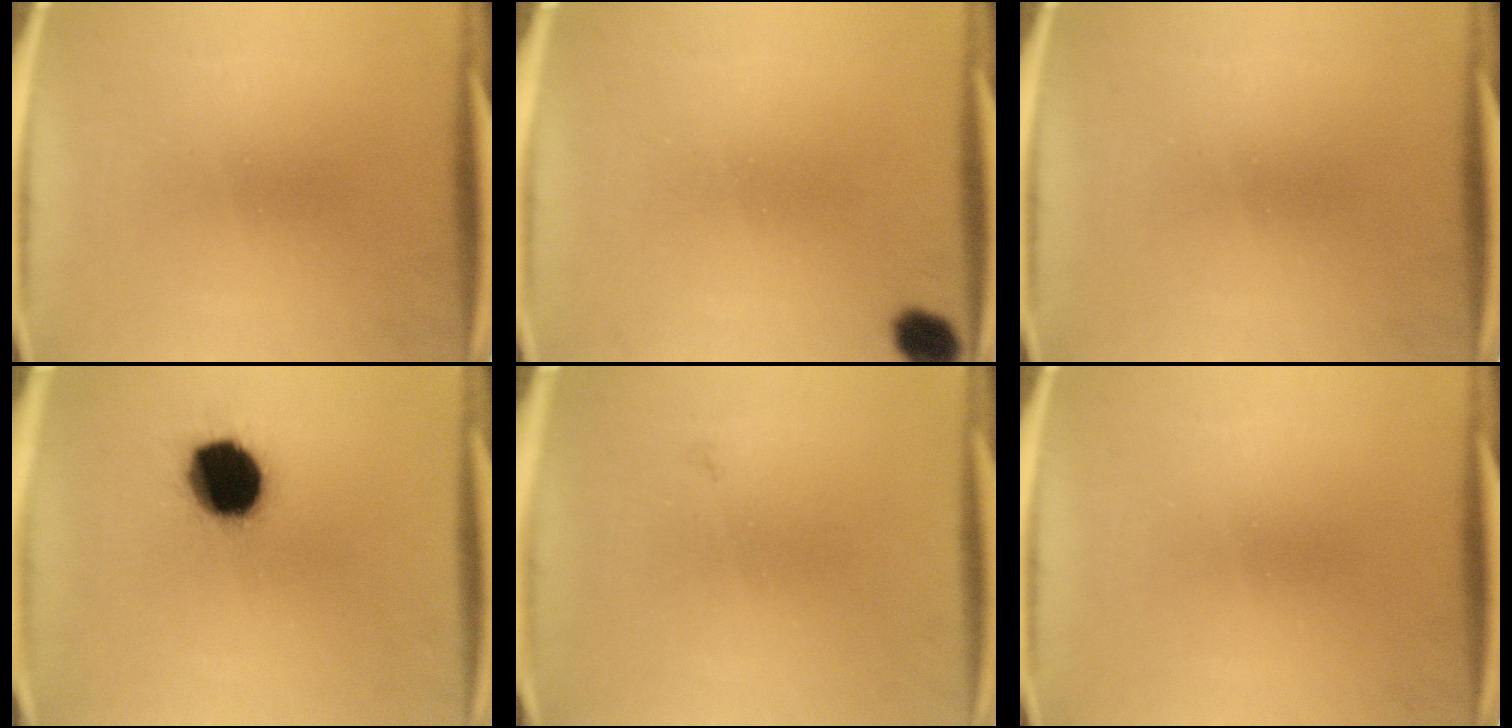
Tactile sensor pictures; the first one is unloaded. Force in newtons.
{"total": 4.4}
{"total": 0.0}
{"total": 16.1}
{"total": 0.7}
{"total": 0.0}